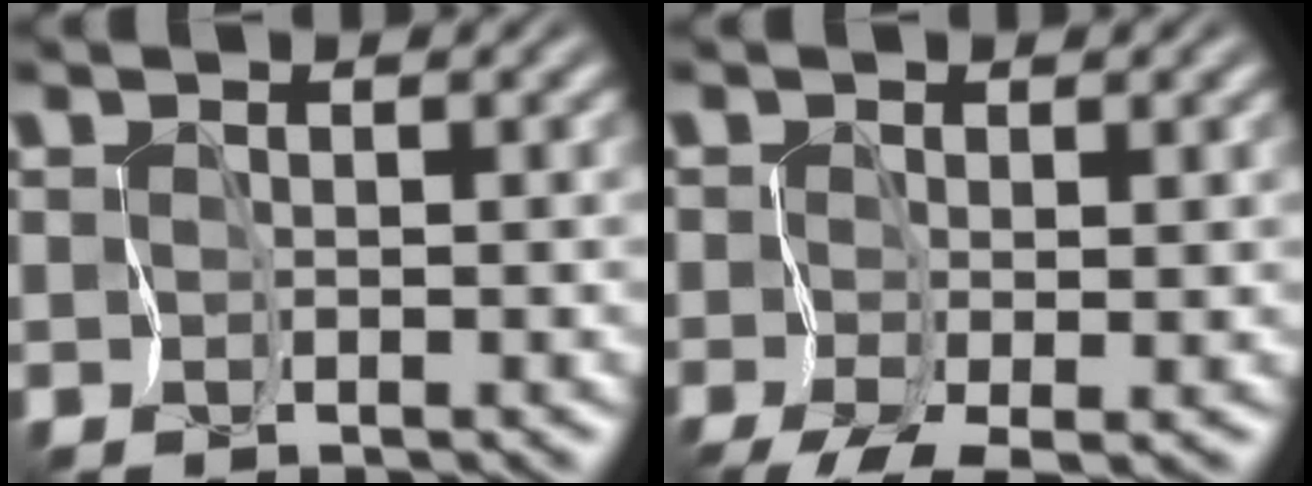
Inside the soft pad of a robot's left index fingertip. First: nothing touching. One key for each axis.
{"total": 3.2, "fx": -1.6, "fy": 1.2, "fz": 2.6, "tx": -0.048, "ty": -0.002, "tz": -0.029}